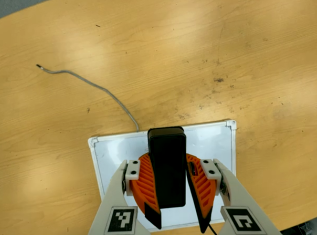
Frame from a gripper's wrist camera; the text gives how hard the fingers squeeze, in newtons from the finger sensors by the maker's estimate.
{"total": 10.8, "left": 10.1, "right": 11.5}